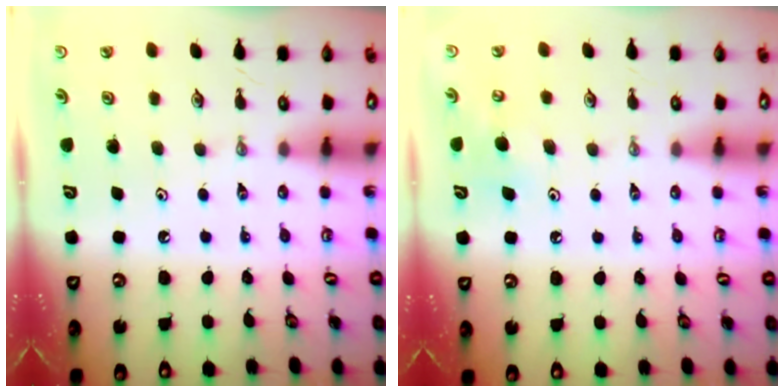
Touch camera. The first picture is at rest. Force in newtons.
{"total": 8.8, "press": 8.6, "slide": 1.5}